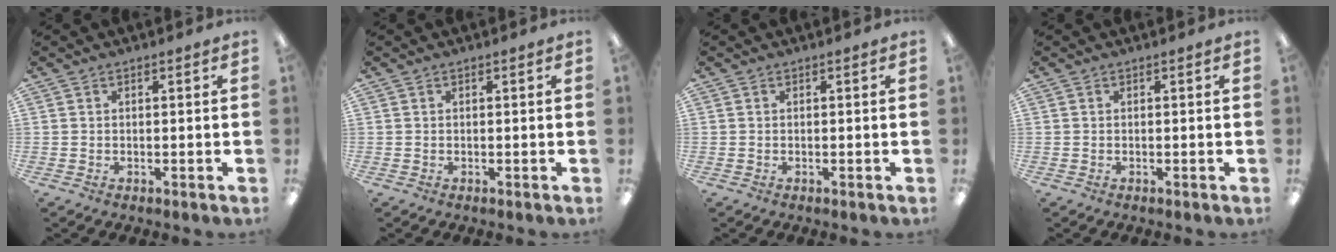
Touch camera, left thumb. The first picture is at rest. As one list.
[{"total": 0.0}, {"total": 0.0}, {"total": 0.0}]